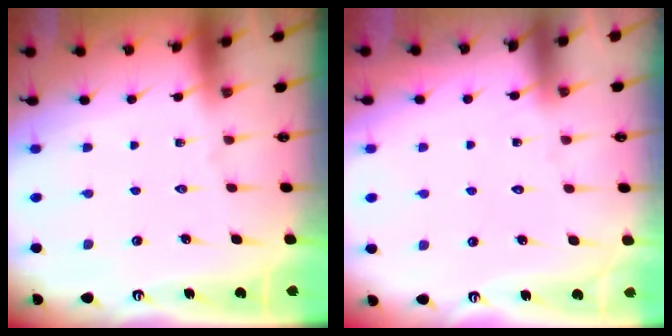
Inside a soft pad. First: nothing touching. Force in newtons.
{"total": 5.8, "press": 5.8, "slide": 0.5}